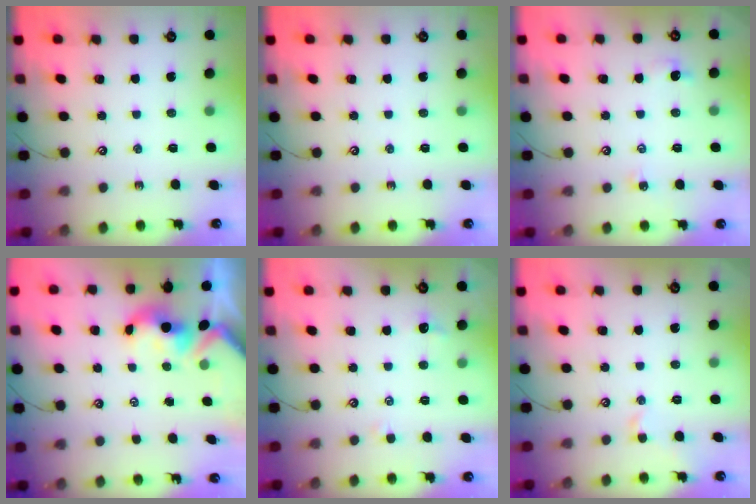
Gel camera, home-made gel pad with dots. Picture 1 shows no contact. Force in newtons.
{"total": 0.0}
{"total": 1.7, "press": 1.6, "slide": 0.5}
{"total": 1.7, "press": 1.5, "slide": 0.7}
{"total": 0.6, "press": 0.2, "slide": 0.6}
{"total": 0.0}